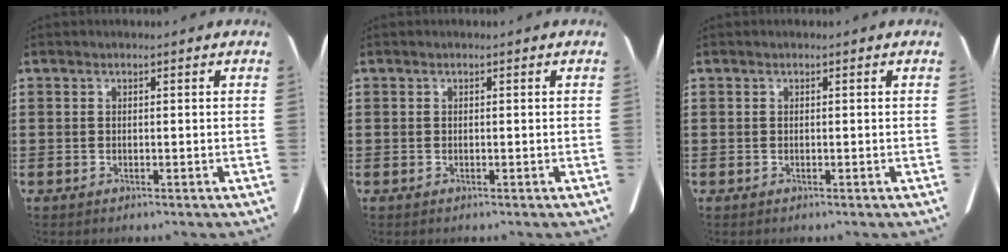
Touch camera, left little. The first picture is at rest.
{"total": 0.0}
{"total": 0.0}